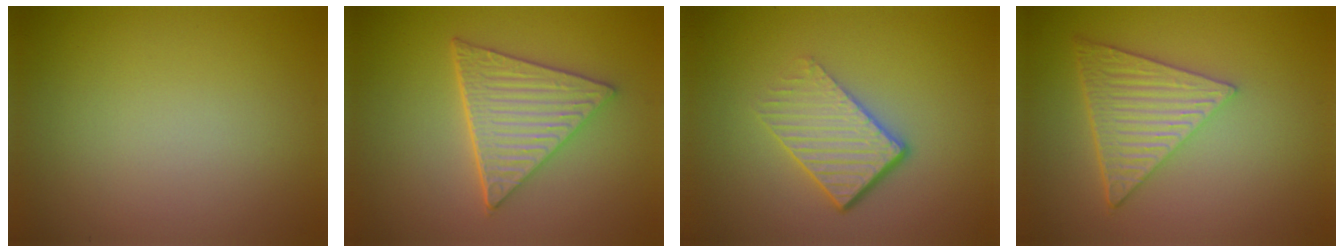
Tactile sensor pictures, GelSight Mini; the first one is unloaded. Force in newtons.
{"total": 5.9, "press": 4.4, "slide": 3.8}
{"total": 4.7, "press": 2.9, "slide": 3.8}
{"total": 6.6, "press": 4.7, "slide": 4.6}